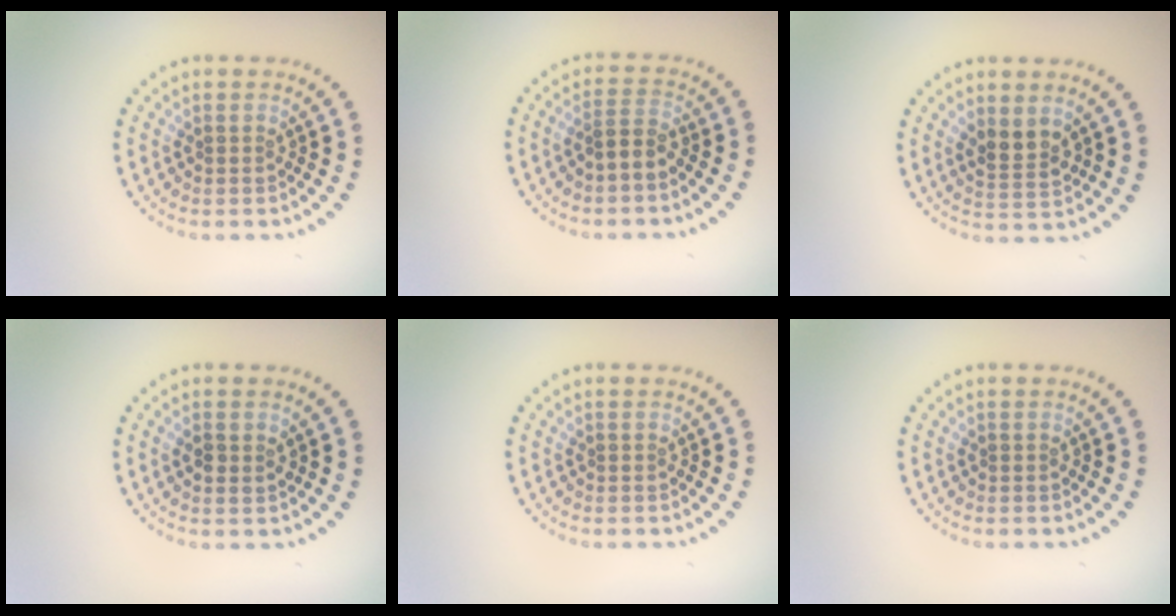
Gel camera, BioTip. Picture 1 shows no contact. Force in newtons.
{"total": 1.8, "press": 1.5, "slide": 1.0}
{"total": 2.4, "press": 2.2, "slide": 1.0}
{"total": 1.4, "press": 1.4, "slide": 0.3}
{"total": 0.0}
{"total": 0.0}